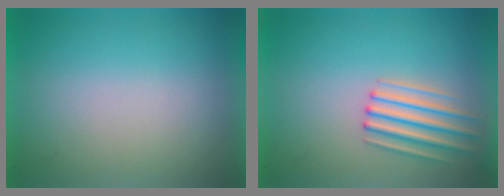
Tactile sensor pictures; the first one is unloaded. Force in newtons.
{"total": 3.0}